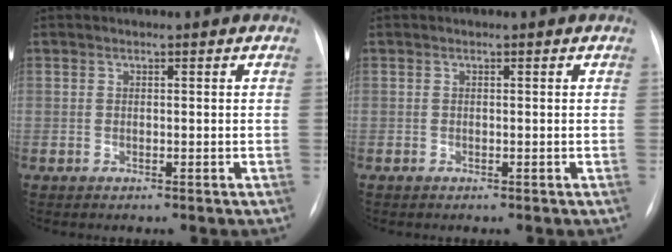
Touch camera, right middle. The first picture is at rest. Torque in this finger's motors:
{"motor_torque": [0.86, -1.28, 0.01, 0.00]}